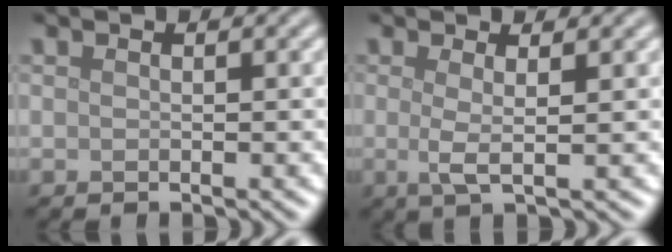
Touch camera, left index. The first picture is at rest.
{"total": 2.2, "force": [0.2, 0.5, 2.2], "torque": [-0.040, -0.003, -0.001]}